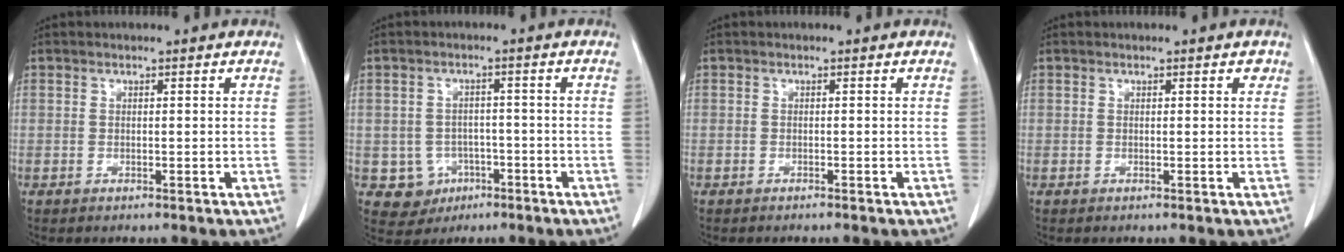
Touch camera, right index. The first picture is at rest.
{"total": 5.1, "force": [-1.9, 4.6, 0.8], "torque": [-0.008, 0.010, -0.020]}
{"total": 0.7, "force": [-0.7, -0.1, 0.3], "torque": [-0.003, 0.000, -0.011]}
{"total": 0.7, "force": [0.4, 0.4, 0.3], "torque": [-0.002, 0.001, 0.001]}